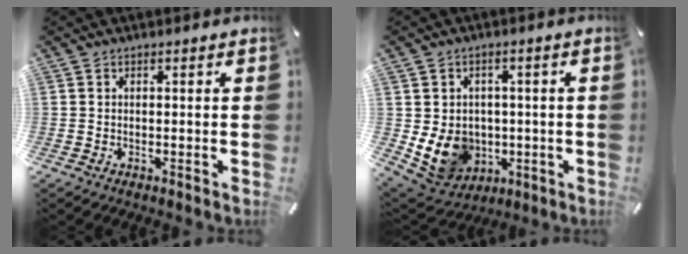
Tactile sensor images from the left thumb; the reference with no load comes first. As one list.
[{"total": 10.5, "force": [-1.3, 9.3, 4.7], "torque": [-0.107, -0.006, -0.016]}]